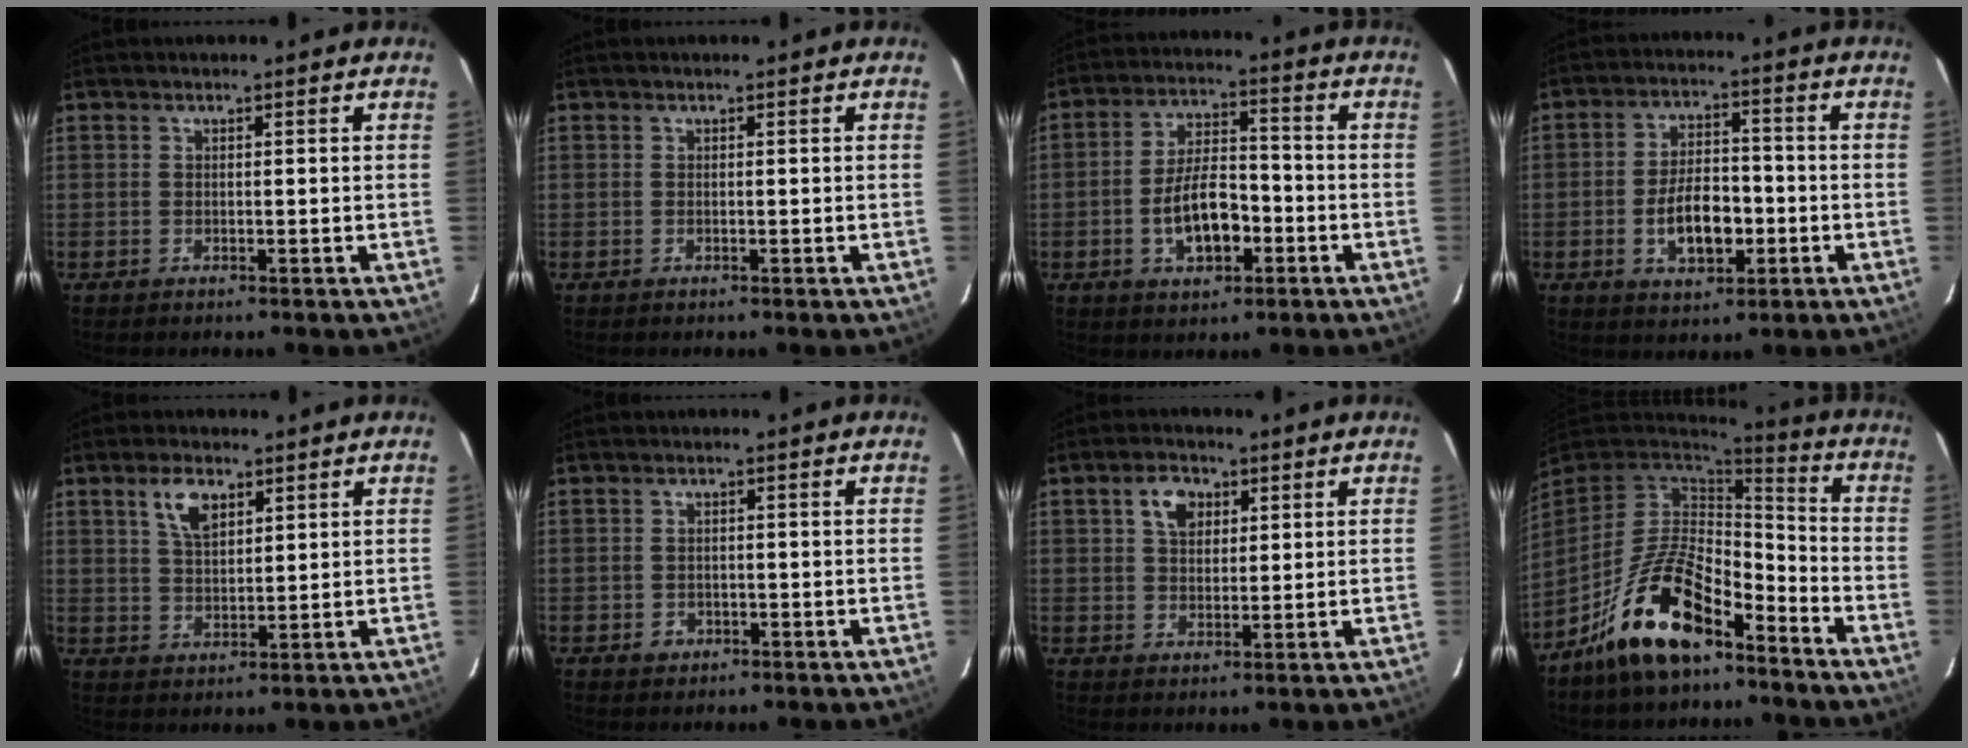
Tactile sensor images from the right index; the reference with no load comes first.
{"total": 0.0}
{"total": 9.9, "force": [-3.5, 4.9, 7.9], "torque": [-0.153, 0.014, -0.051]}
{"total": 9.5, "force": [-2.8, 5.1, 7.5], "torque": [-0.146, 0.011, -0.038]}
{"total": 5.9, "force": [3.1, 2.8, 4.1], "torque": [-0.074, 0.008, 0.061]}
{"total": 2.0, "force": [-0.9, 1.7, 0.4], "torque": [-0.007, 0.001, -0.012]}
{"total": 5.3, "force": [2.2, 3.5, 3.3], "torque": [-0.052, 0.015, 0.040]}
{"total": 16.8, "force": [-10.8, 6.9, 10.8], "torque": [-0.219, 0.005, -0.192]}